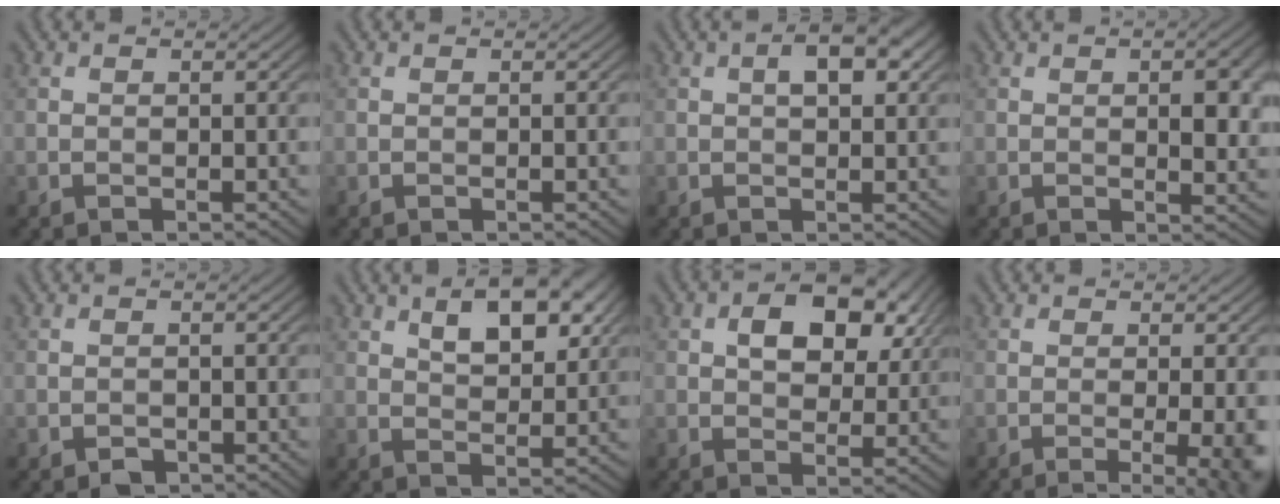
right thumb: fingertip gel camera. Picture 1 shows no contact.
{"total": 0.0}
{"total": 4.2, "force": [1.3, 1.9, 3.5], "torque": [-0.055, 0.007, 0.017]}
{"total": 5.1, "force": [0.6, 2.2, 4.6], "torque": [-0.066, 0.000, 0.013]}
{"total": 1.2, "force": [-0.8, 0.8, 0.5], "torque": [-0.008, -0.004, -0.015]}
{"total": 7.7, "force": [3.8, 3.6, 5.7], "torque": [-0.091, 0.008, 0.064]}
{"total": 8.5, "force": [2.8, 5.2, 6.1], "torque": [-0.096, -0.001, 0.042]}
{"total": 6.0, "force": [-1.3, 1.5, 5.7], "torque": [-0.076, -0.007, -0.012]}